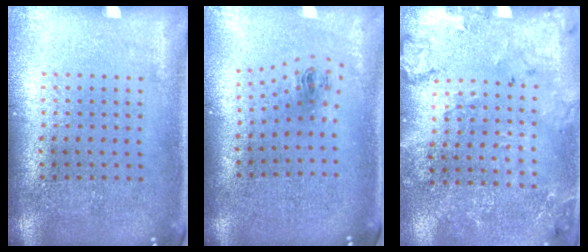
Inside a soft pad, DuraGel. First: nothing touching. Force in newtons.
{"total": 1.0, "press": 0.4, "slide": 0.9}
{"total": 1.8, "press": 1.7, "slide": 0.6}